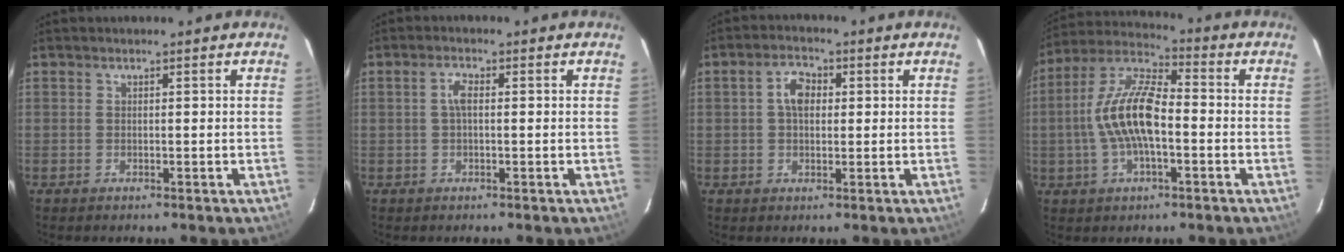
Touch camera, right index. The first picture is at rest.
{"total": 2.2, "force": [0.1, 0.9, 2.0], "torque": [-0.044, 0.007, 0.001]}
{"total": 4.5, "force": [0.7, 3.0, 3.3], "torque": [-0.060, 0.015, 0.012]}
{"total": 13.4, "force": [-1.9, 5.2, 12.2], "torque": [-0.248, 0.012, -0.039]}